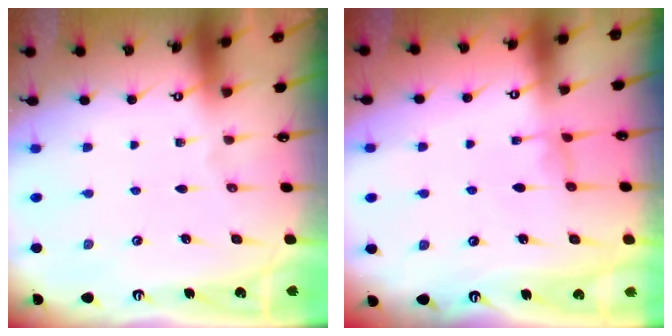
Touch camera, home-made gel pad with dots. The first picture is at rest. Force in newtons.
{"total": 1.6, "press": 1.6, "slide": 0.3}